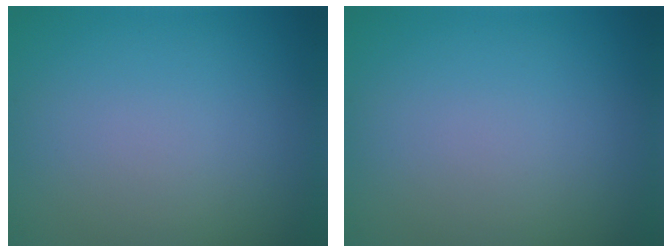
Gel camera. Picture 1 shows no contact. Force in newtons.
{"total": 0.0}